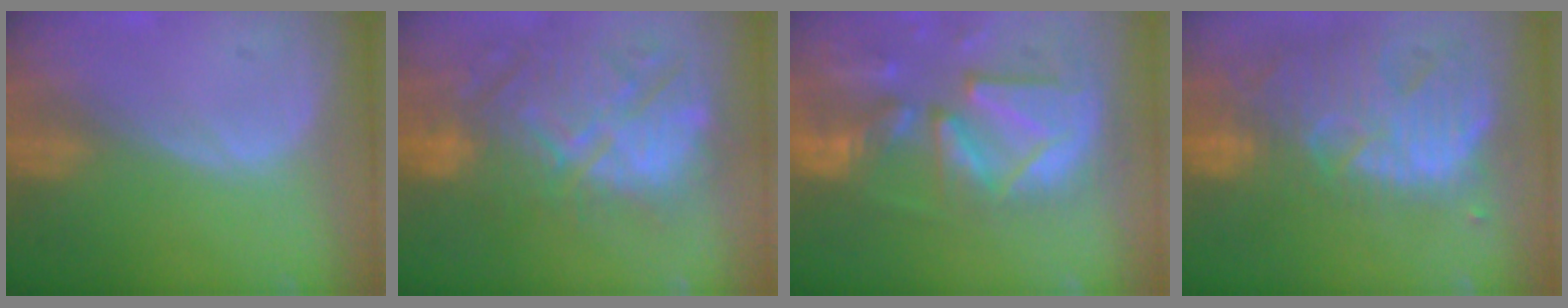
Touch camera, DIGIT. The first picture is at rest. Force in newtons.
{"total": 12.5, "press": 12.0, "slide": 3.6}
{"total": 13.3, "press": 11.4, "slide": 6.7}
{"total": 13.7, "press": 11.6, "slide": 7.3}